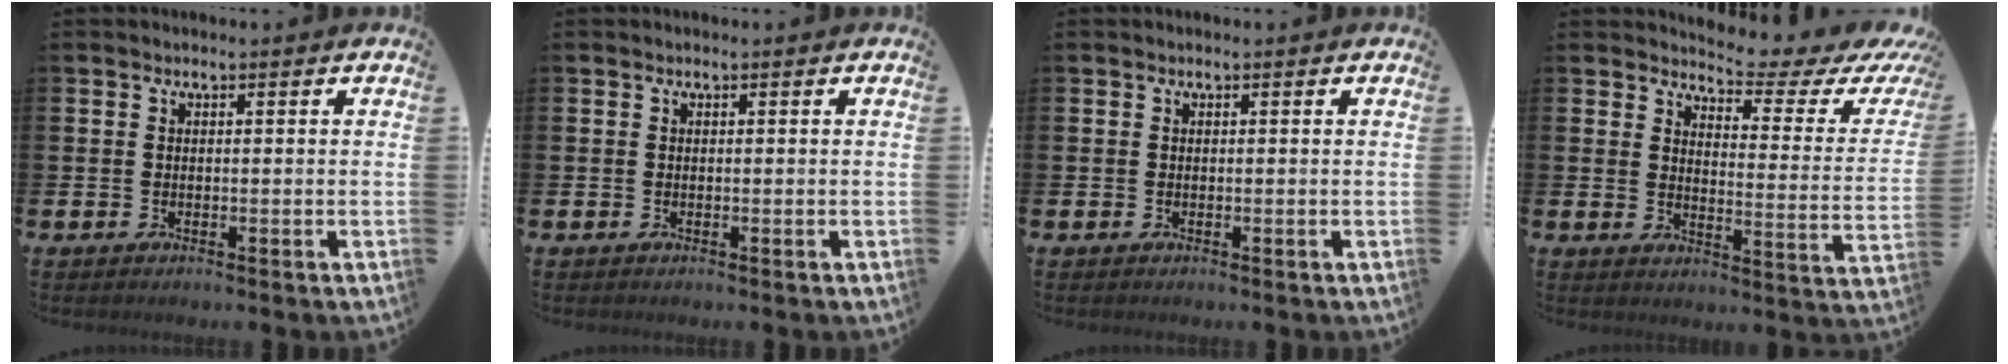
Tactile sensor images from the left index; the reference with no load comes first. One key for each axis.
{"total": 0.0}
{"total": 0.0}
{"total": 4.7, "fx": 4.3, "fy": 0.8, "fz": 1.6, "tx": -0.036, "ty": -0.040, "tz": 0.065}